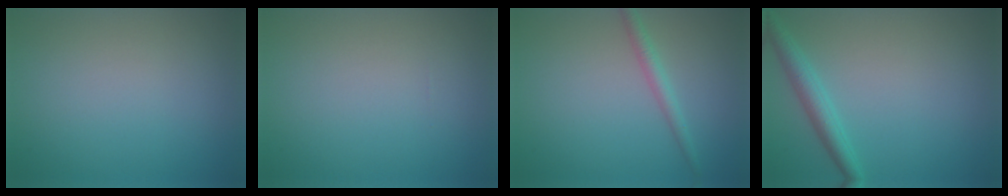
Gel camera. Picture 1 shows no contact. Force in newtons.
{"total": 0.0}
{"total": 1.7, "press": 1.7, "slide": 0.0}
{"total": 2.6, "press": 2.6, "slide": 0.1}